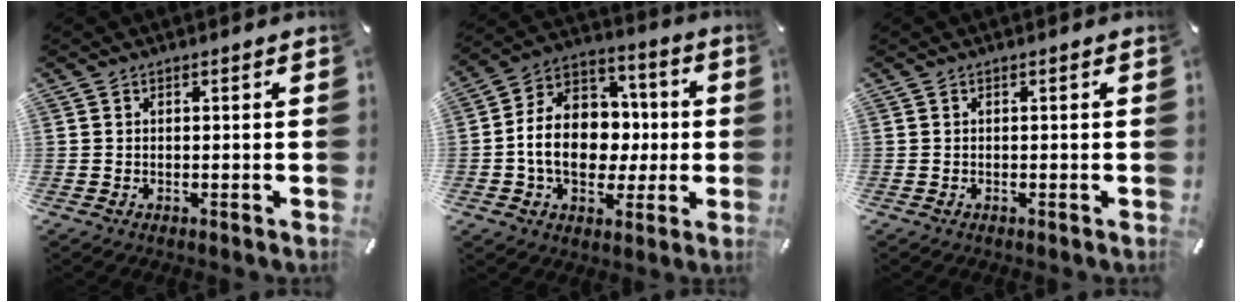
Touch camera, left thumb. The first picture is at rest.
{"total": 15.3, "force": [-2.0, 12.3, 8.8], "torque": [-0.162, 0.016, -0.029]}
{"total": 0.0}